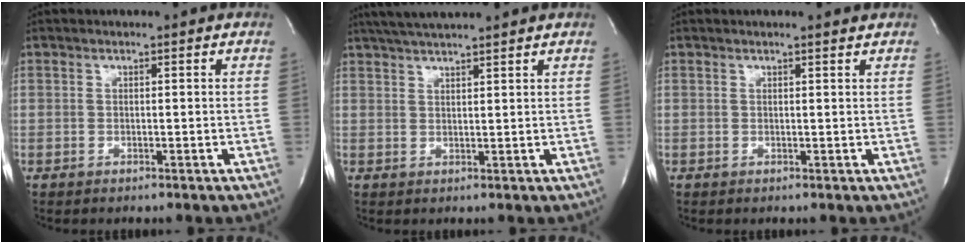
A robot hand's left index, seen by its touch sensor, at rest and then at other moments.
{"total": 6.8, "force": [6.0, -0.6, 3.2], "torque": [-0.058, 0.024, 0.099]}
{"total": 1.3, "force": [1.2, -0.3, 0.3], "torque": [-0.014, -0.003, 0.015]}